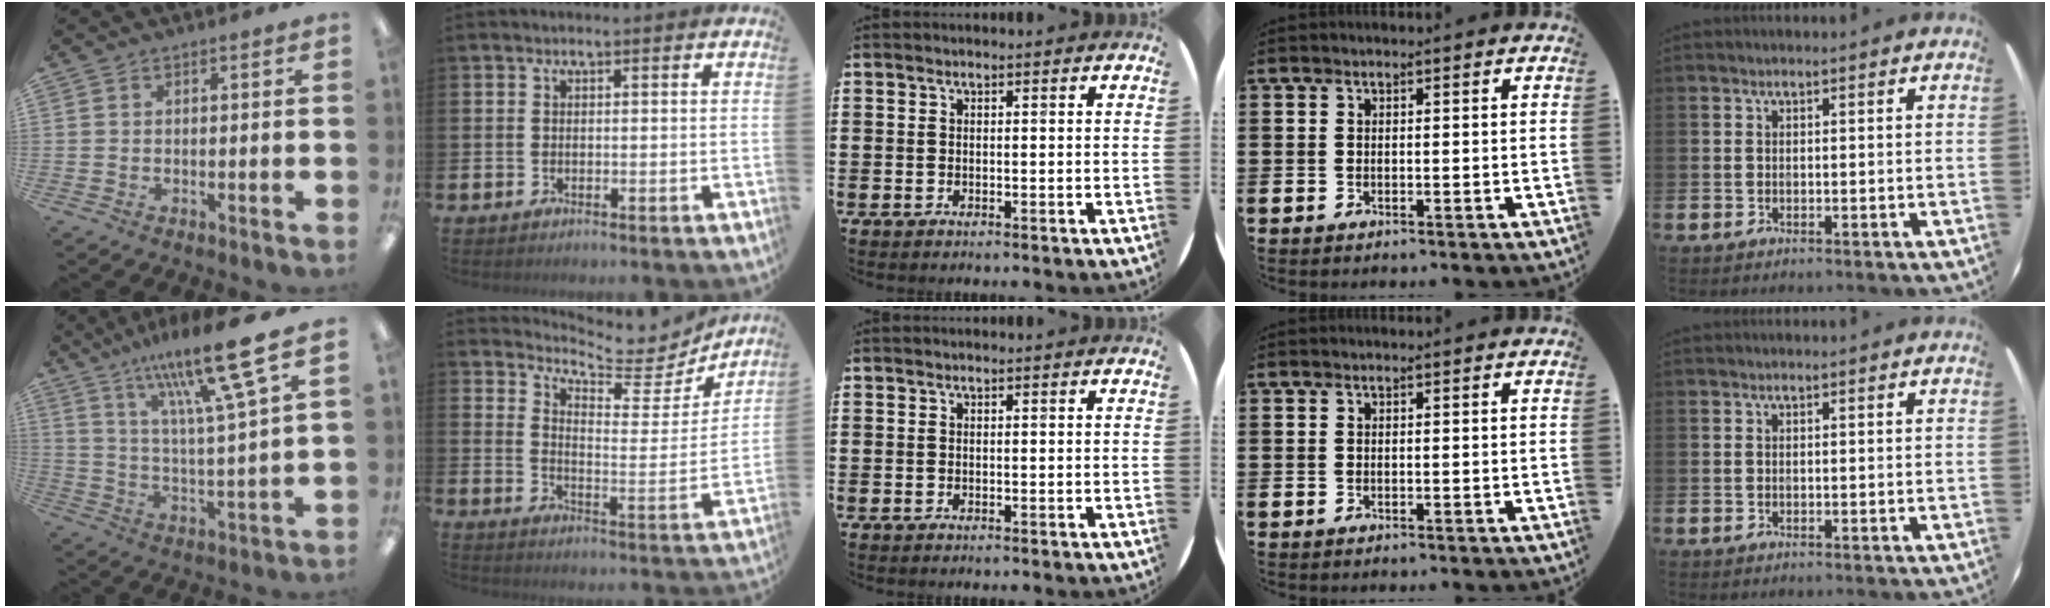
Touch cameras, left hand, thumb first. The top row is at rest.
{"thumb": {"total": 18.6, "force": [12.4, 2.3, 13.7], "torque": [-0.234, -0.067, 0.190]}, "index": {"total": 6.3, "force": [6.1, 1.3, 1.1], "torque": [-0.035, -0.063, 0.097]}}